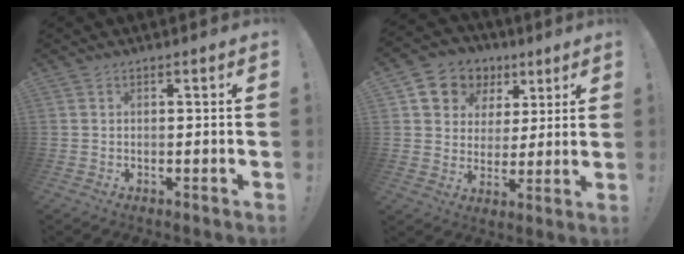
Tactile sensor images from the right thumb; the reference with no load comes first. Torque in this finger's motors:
{"motor_torque": [-0.24, 0.78, 0.62, 0.08, 0.02]}